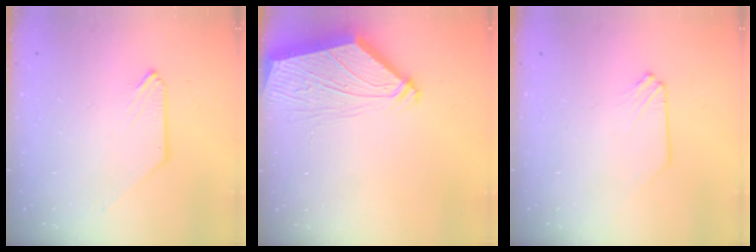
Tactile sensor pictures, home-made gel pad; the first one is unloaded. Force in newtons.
{"total": 4.3, "press": 4.2, "slide": 0.5}
{"total": 0.0}